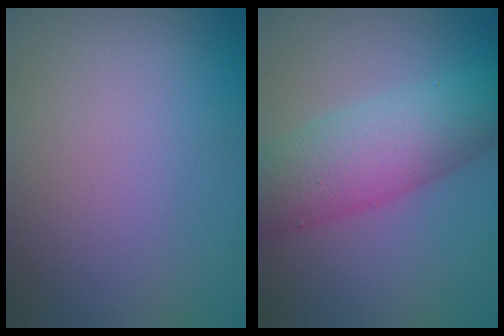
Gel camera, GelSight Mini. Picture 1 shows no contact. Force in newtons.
{"total": 7.3, "press": 7.3, "slide": 0.2}